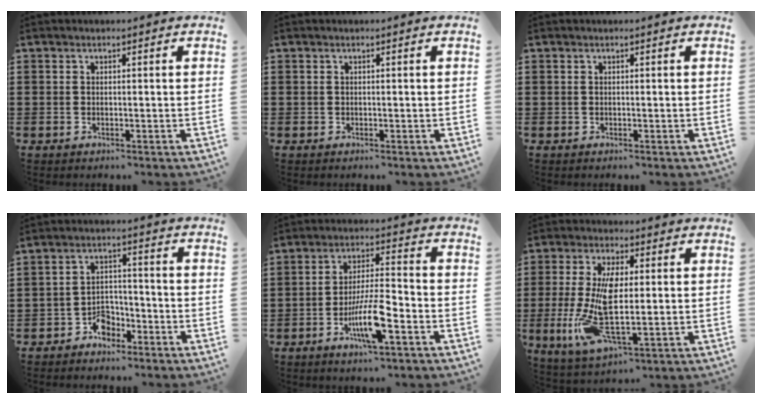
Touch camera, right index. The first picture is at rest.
{"total": 0.0}
{"total": 0.0}
{"total": 4.2, "force": [-3.0, 2.4, 1.6], "torque": [-0.031, 0.011, -0.058]}
{"total": 8.9, "force": [-3.7, 1.9, 7.9], "torque": [-0.158, -0.007, -0.070]}
{"total": 11.5, "force": [0.0, 4.5, 10.6], "torque": [-0.231, -0.014, 0.002]}